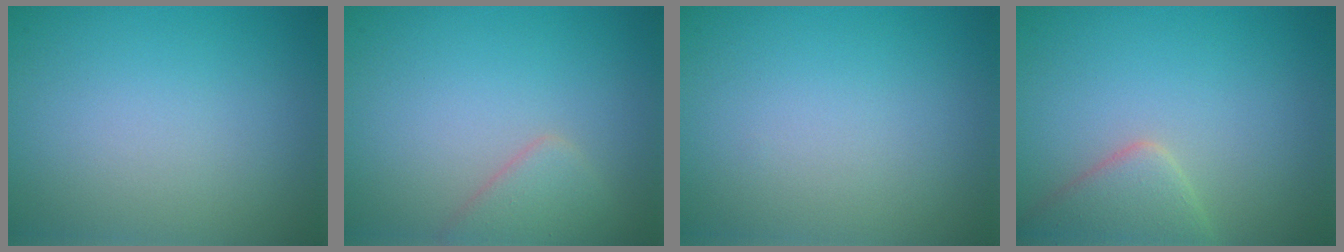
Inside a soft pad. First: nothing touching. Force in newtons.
{"total": 2.3, "press": 2.3, "slide": 0.1}
{"total": 0.0}
{"total": 3.7, "press": 3.7, "slide": 0.2}